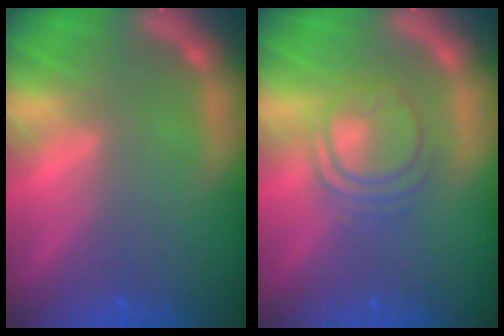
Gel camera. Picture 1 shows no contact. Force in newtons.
{"total": 5.0}